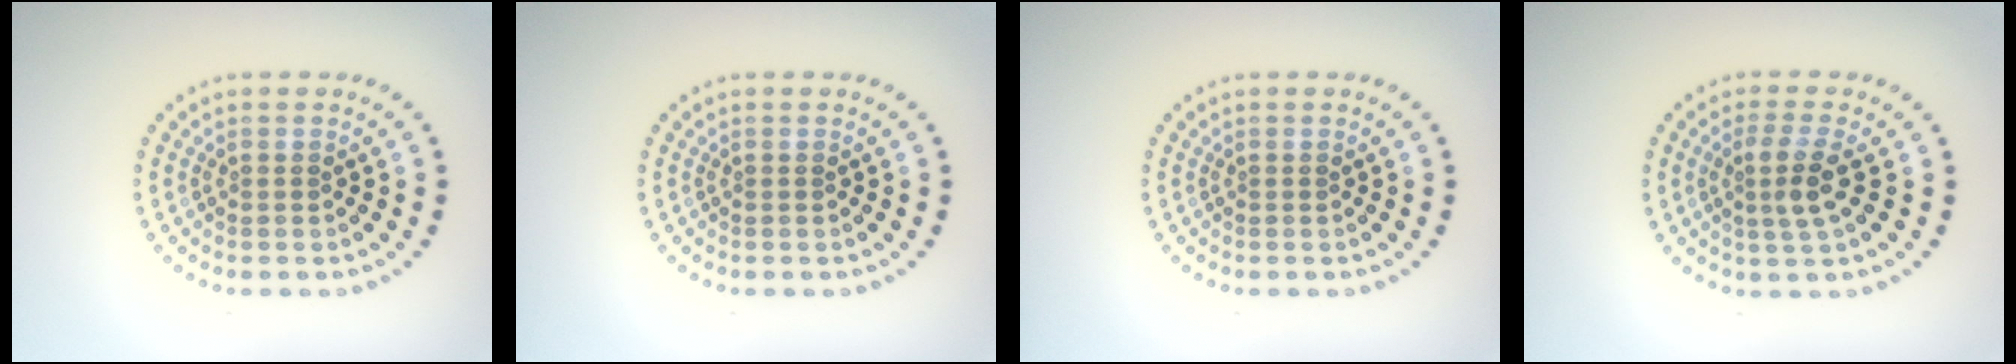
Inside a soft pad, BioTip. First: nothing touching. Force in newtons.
{"total": 0.0}
{"total": 0.0}
{"total": 2.7, "press": 2.4, "slide": 1.3}